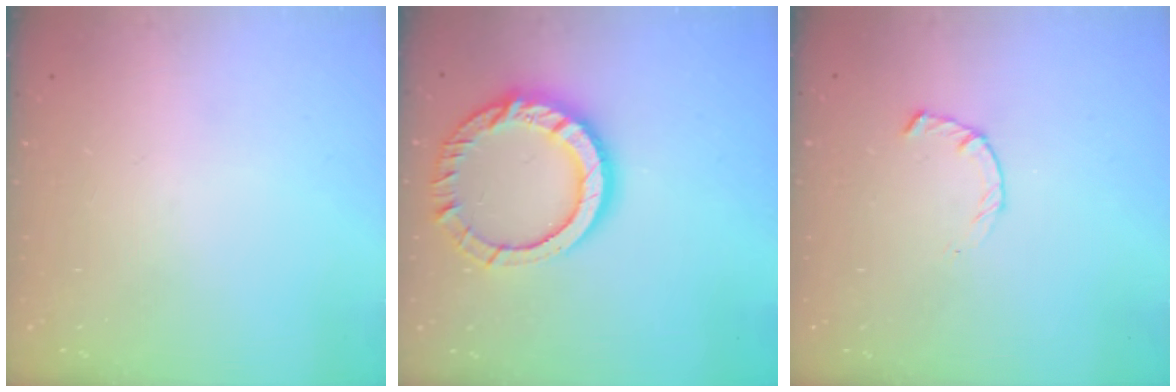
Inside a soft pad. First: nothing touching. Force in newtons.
{"total": 15.1, "press": 15.0, "slide": 1.5}
{"total": 2.3, "press": 2.2, "slide": 0.4}